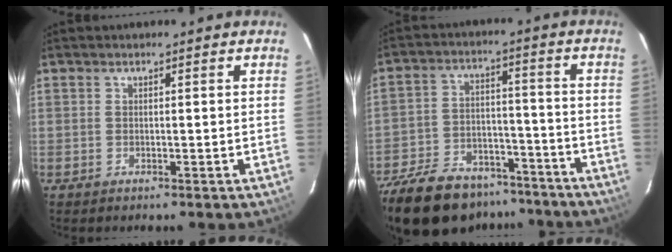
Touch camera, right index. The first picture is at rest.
{"total": 24.1, "force": [-18.8, 10.9, 10.4], "torque": [-0.237, 0.004, -0.277]}